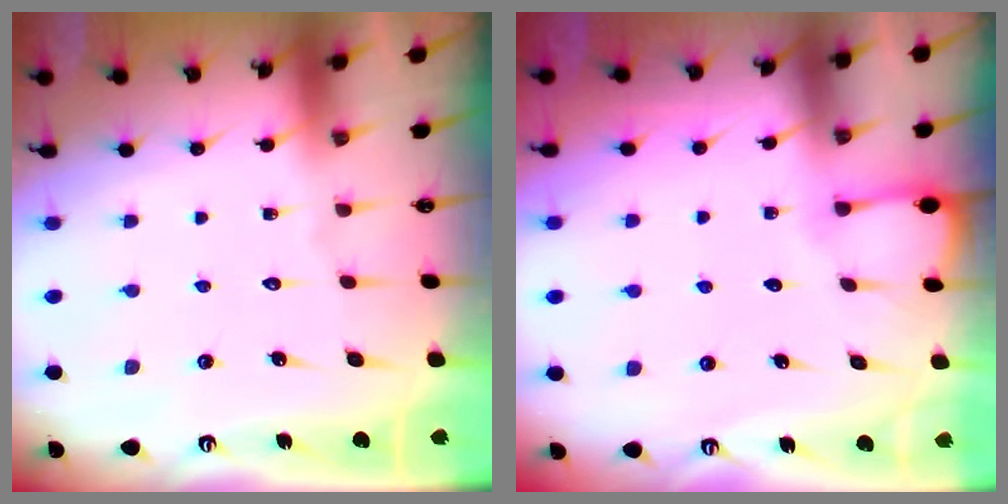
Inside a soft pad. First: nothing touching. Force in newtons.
{"total": 2.8, "press": 2.8, "slide": 0.4}